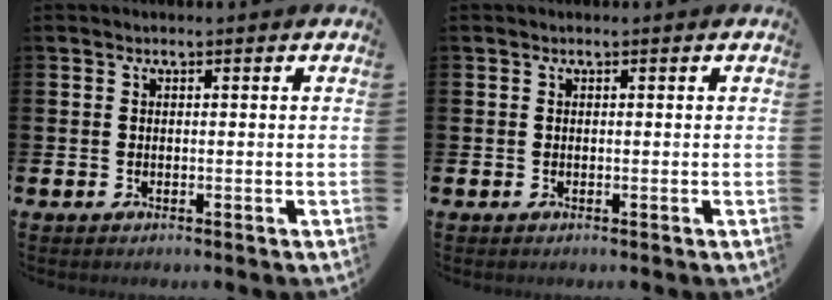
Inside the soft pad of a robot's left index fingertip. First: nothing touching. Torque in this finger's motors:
{"motor_torque": [-0.02, 0.02, 0.00, 0.00]}